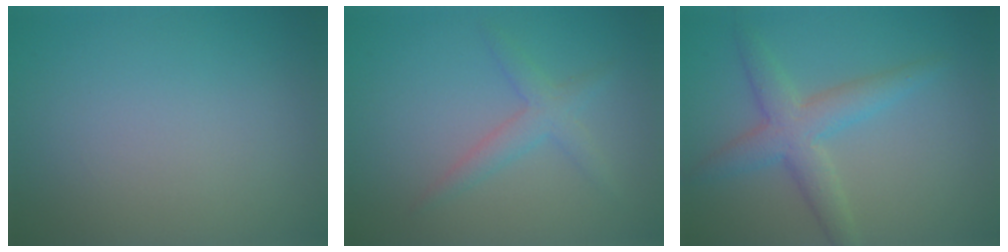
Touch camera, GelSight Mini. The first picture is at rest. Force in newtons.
{"total": 2.2, "press": 2.2, "slide": 0.1}
{"total": 4.1, "press": 4.1, "slide": 0.4}